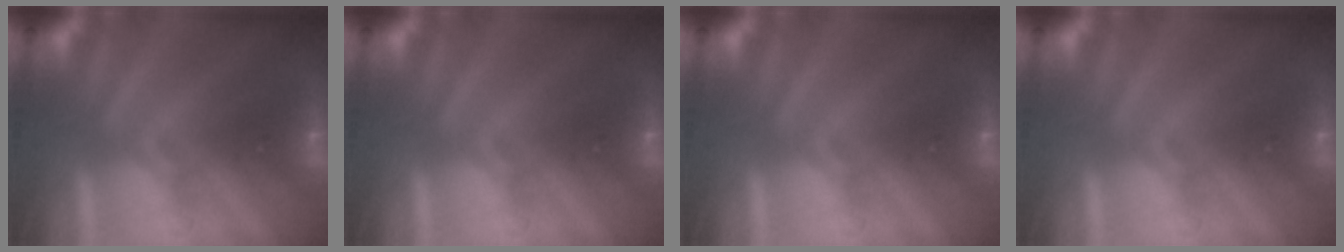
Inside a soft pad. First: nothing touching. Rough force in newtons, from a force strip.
{"total": 0.0}
{"total": 0.0}
{"total": 0.0}